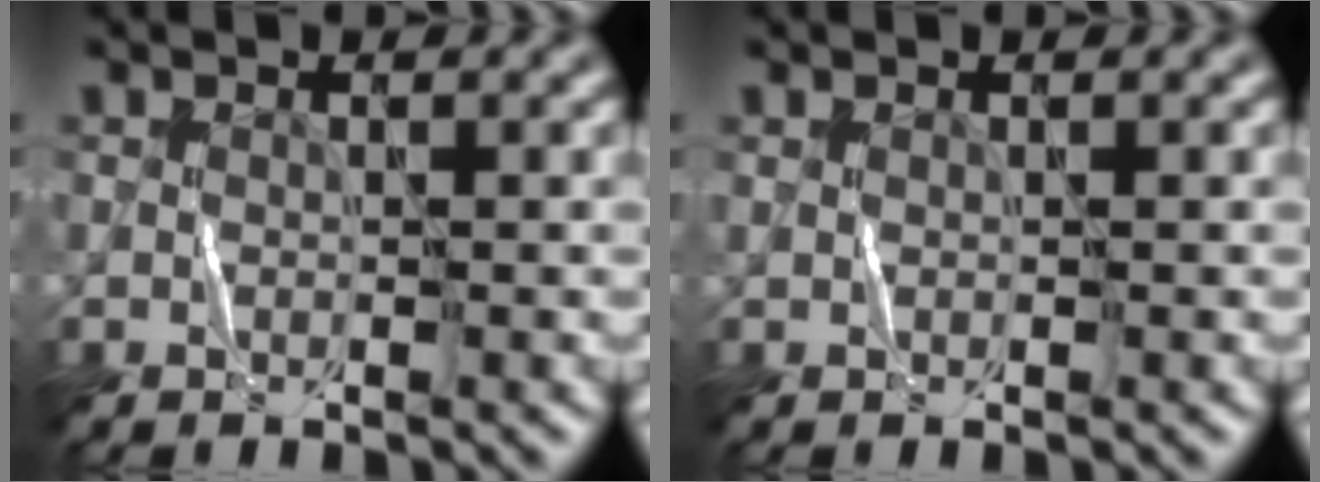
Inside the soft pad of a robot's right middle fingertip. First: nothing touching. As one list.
[{"total": 0.0}]